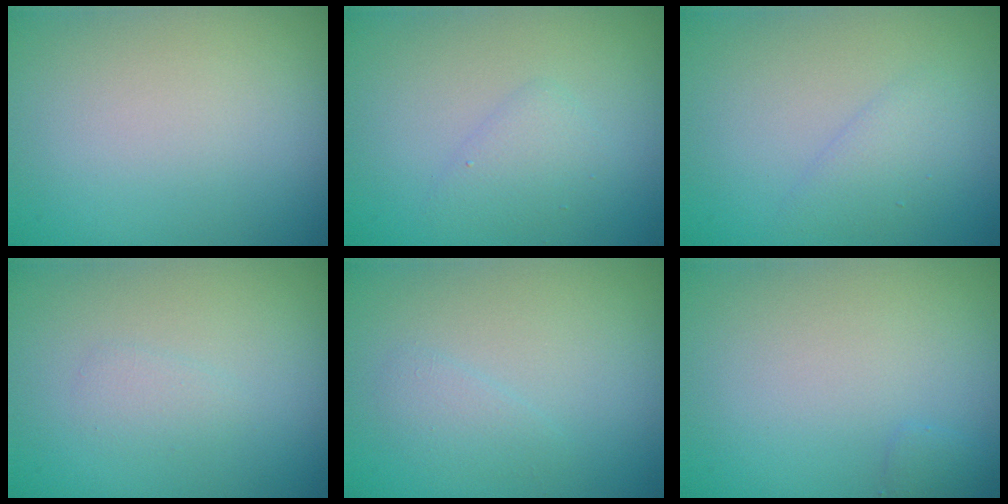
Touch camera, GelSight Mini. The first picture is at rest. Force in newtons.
{"total": 1.7, "press": 1.7, "slide": 0.1}
{"total": 1.7, "press": 1.7, "slide": 0.2}
{"total": 1.0, "press": 1.0, "slide": 0.1}
{"total": 1.2, "press": 1.2, "slide": 0.1}
{"total": 0.7, "press": 0.7, "slide": 0.0}